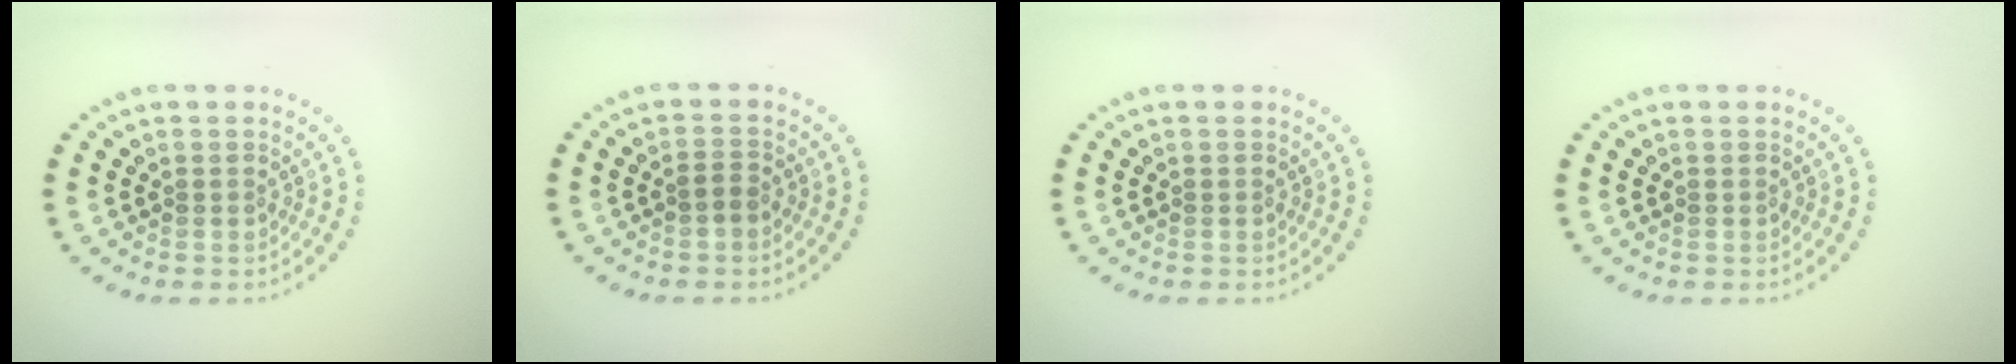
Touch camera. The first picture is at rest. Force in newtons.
{"total": 1.1, "press": 1.0, "slide": 0.5}
{"total": 0.0}
{"total": 0.0}